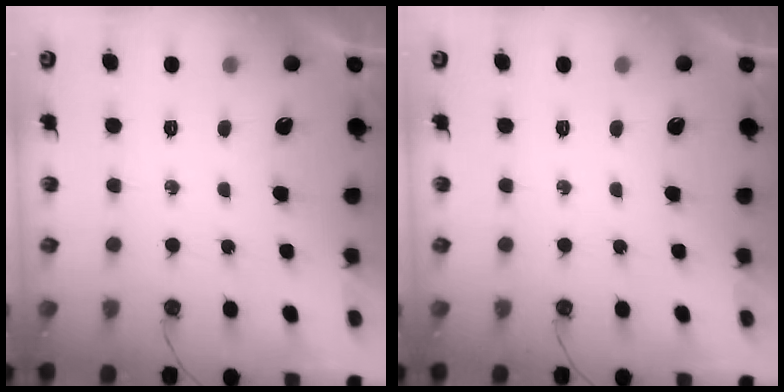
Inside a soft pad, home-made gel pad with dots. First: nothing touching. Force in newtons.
{"total": 0.0}